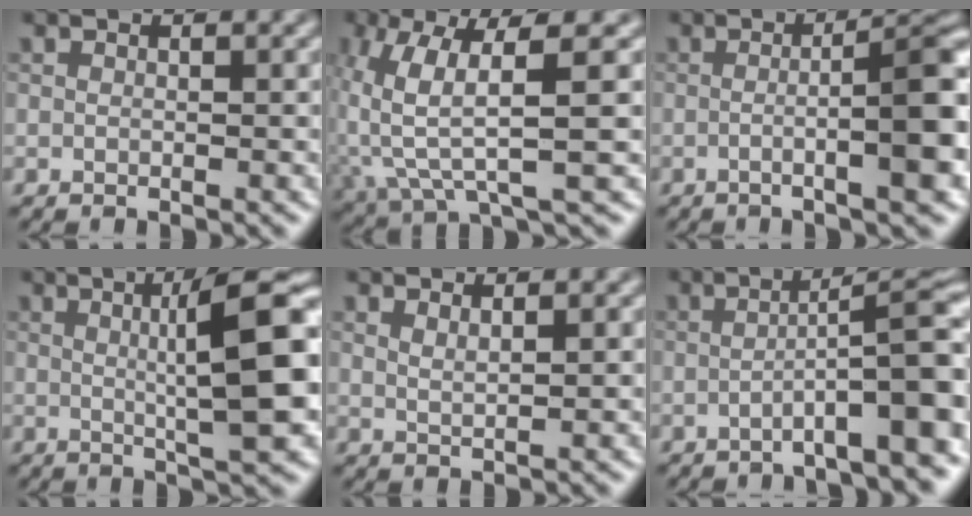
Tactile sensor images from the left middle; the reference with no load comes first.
{"total": 7.3, "force": [1.2, 1.9, 7.0], "torque": [-0.154, -0.009, 0.020]}
{"total": 8.0, "force": [-1.1, 1.8, 7.7], "torque": [-0.103, 0.002, -0.024]}
{"total": 9.9, "force": [1.2, 2.0, 9.6], "torque": [-0.122, 0.007, 0.012]}
{"total": 1.6, "force": [1.1, 0.6, 0.9], "torque": [-0.012, -0.009, 0.009]}
{"total": 8.6, "force": [-2.8, 1.4, 8.0], "torque": [-0.103, 0.014, -0.049]}